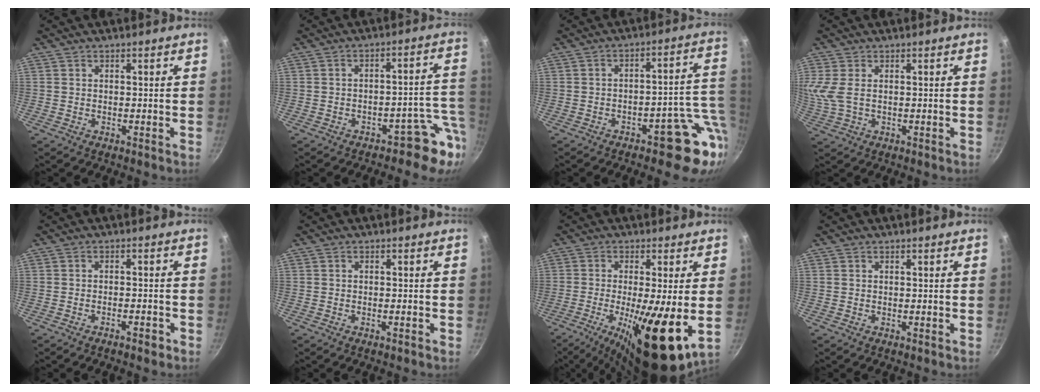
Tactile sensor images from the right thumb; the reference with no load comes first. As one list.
[{"total": 6.6, "force": [-4.4, 3.3, 3.6], "torque": [0.017, 0.055, -0.065]}, {"total": 12.0, "force": [-4.9, 5.4, 9.5], "torque": [-0.047, 0.045, -0.061]}, {"total": 5.1, "force": [0.9, 2.8, 4.1], "torque": [-0.095, 0.000, 0.021]}, {"total": 2.3, "force": [-1.7, 0.6, 1.5], "torque": [-0.022, 0.018, -0.023]}, {"total": 0.8, "force": [-0.5, 0.0, 0.6], "torque": [-0.019, 0.006, -0.010]}, {"total": 16.9, "force": [-3.2, 3.8, 16.2], "torque": [-0.269, -0.017, -0.046]}, {"total": 0.0}]